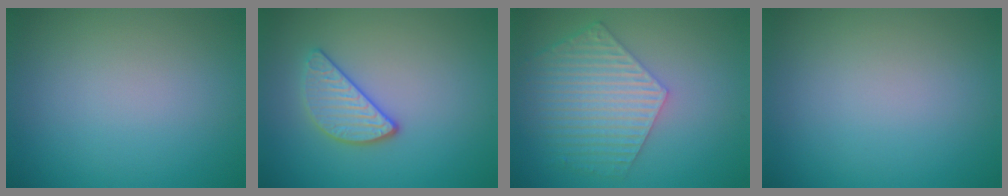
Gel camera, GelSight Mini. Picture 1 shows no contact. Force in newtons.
{"total": 2.8, "press": 2.6, "slide": 0.9}
{"total": 6.1, "press": 4.7, "slide": 3.9}
{"total": 0.0}